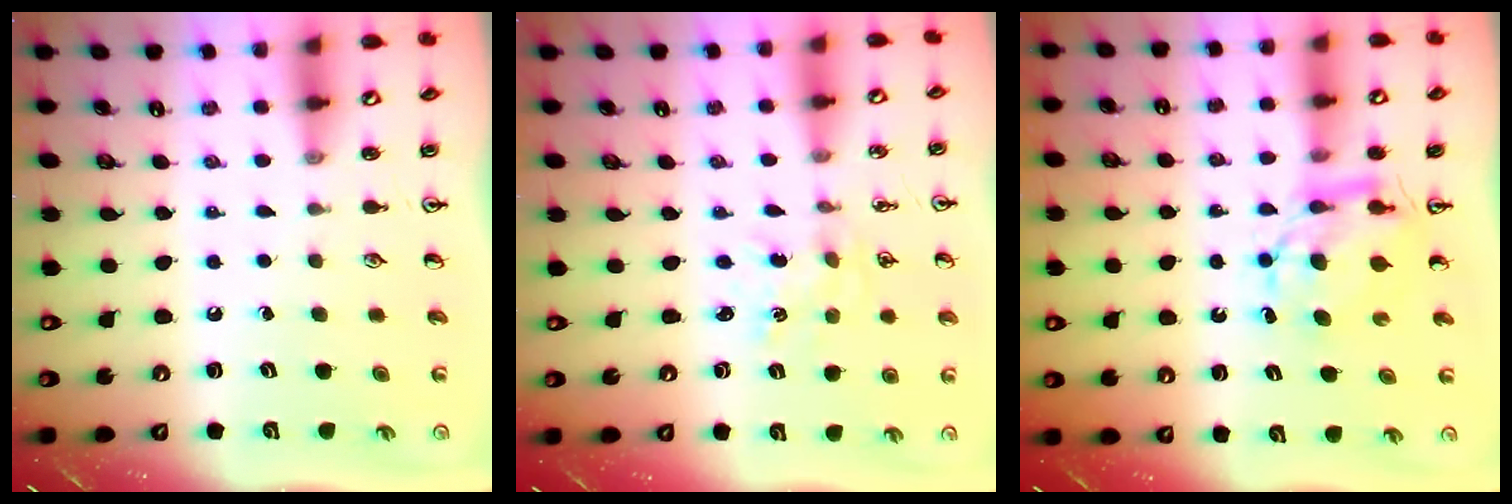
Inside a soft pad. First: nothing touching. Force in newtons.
{"total": 0.8, "press": 0.8, "slide": 0.2}
{"total": 6.4, "press": 6.4, "slide": 0.5}